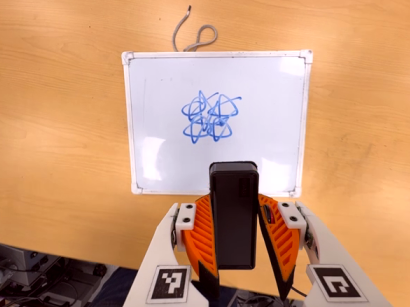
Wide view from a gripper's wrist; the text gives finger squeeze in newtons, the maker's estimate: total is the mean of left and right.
{"total": 5.8, "left": 5.0, "right": 6.6}